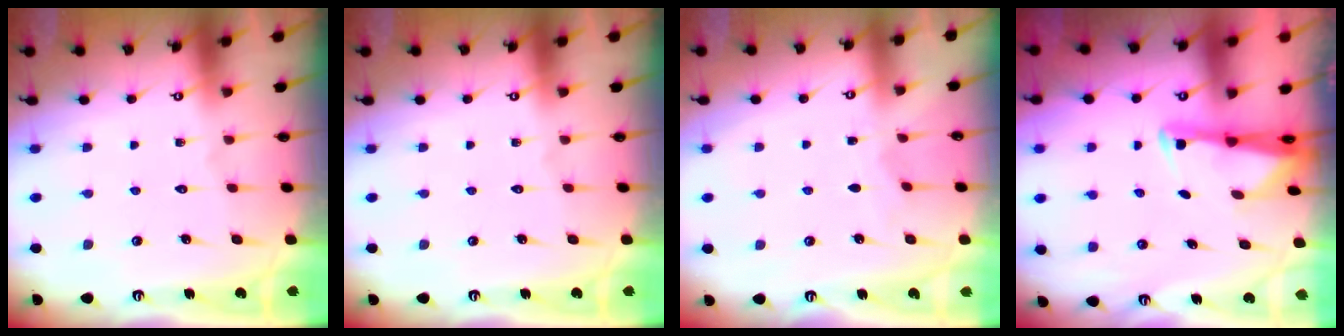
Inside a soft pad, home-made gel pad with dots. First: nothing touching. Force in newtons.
{"total": 0.0}
{"total": 2.6, "press": 2.6, "slide": 0.4}
{"total": 2.7, "press": 2.7, "slide": 0.5}